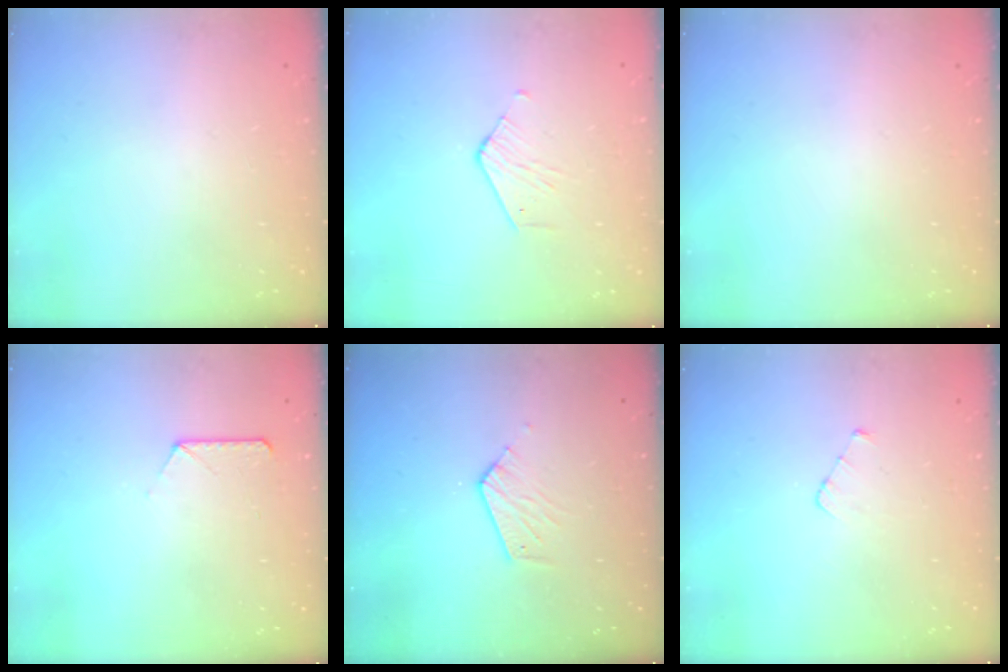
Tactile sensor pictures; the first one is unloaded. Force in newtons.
{"total": 2.5, "press": 2.5, "slide": 0.2}
{"total": 0.0}
{"total": 6.9, "press": 6.9, "slide": 0.8}
{"total": 5.7, "press": 5.7, "slide": 0.3}
{"total": 2.4, "press": 2.4, "slide": 0.3}